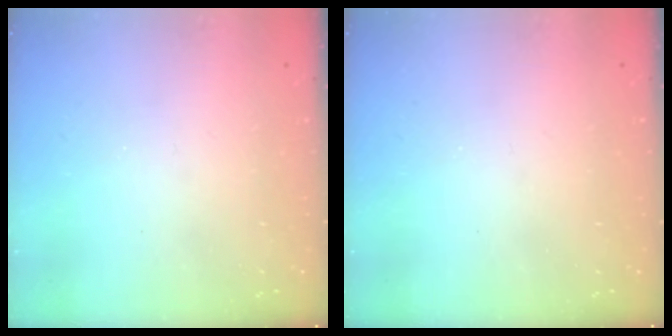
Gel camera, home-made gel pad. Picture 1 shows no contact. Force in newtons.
{"total": 0.0}